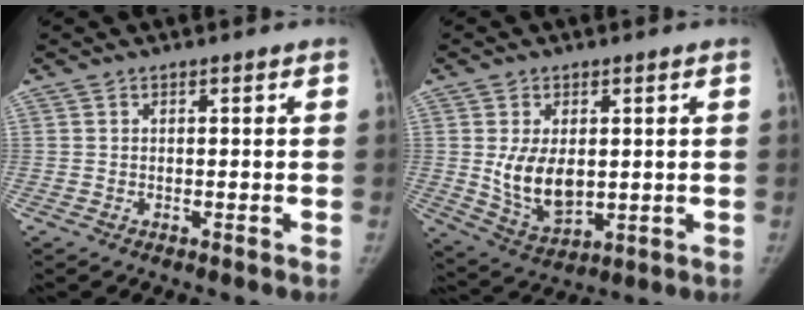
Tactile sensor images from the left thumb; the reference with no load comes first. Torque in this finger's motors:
{"motor_torque": [0.10, 1.16, 0.61, -0.56, 0.01]}